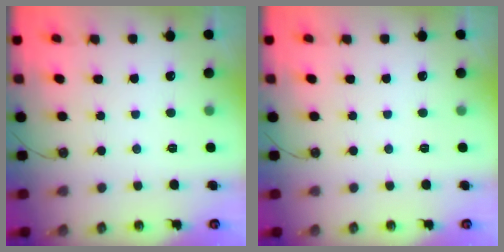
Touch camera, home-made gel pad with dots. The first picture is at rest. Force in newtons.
{"total": 0.0}